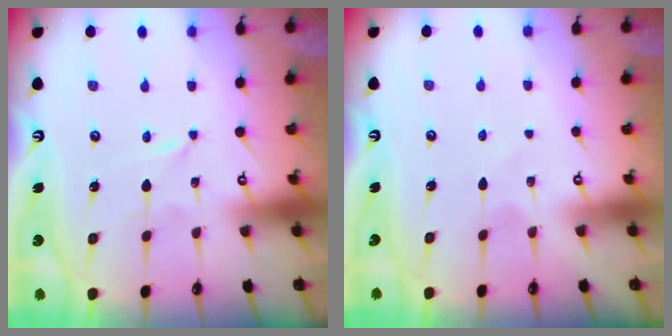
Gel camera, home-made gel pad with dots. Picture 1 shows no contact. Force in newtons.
{"total": 0.9, "press": 0.8, "slide": 0.1}